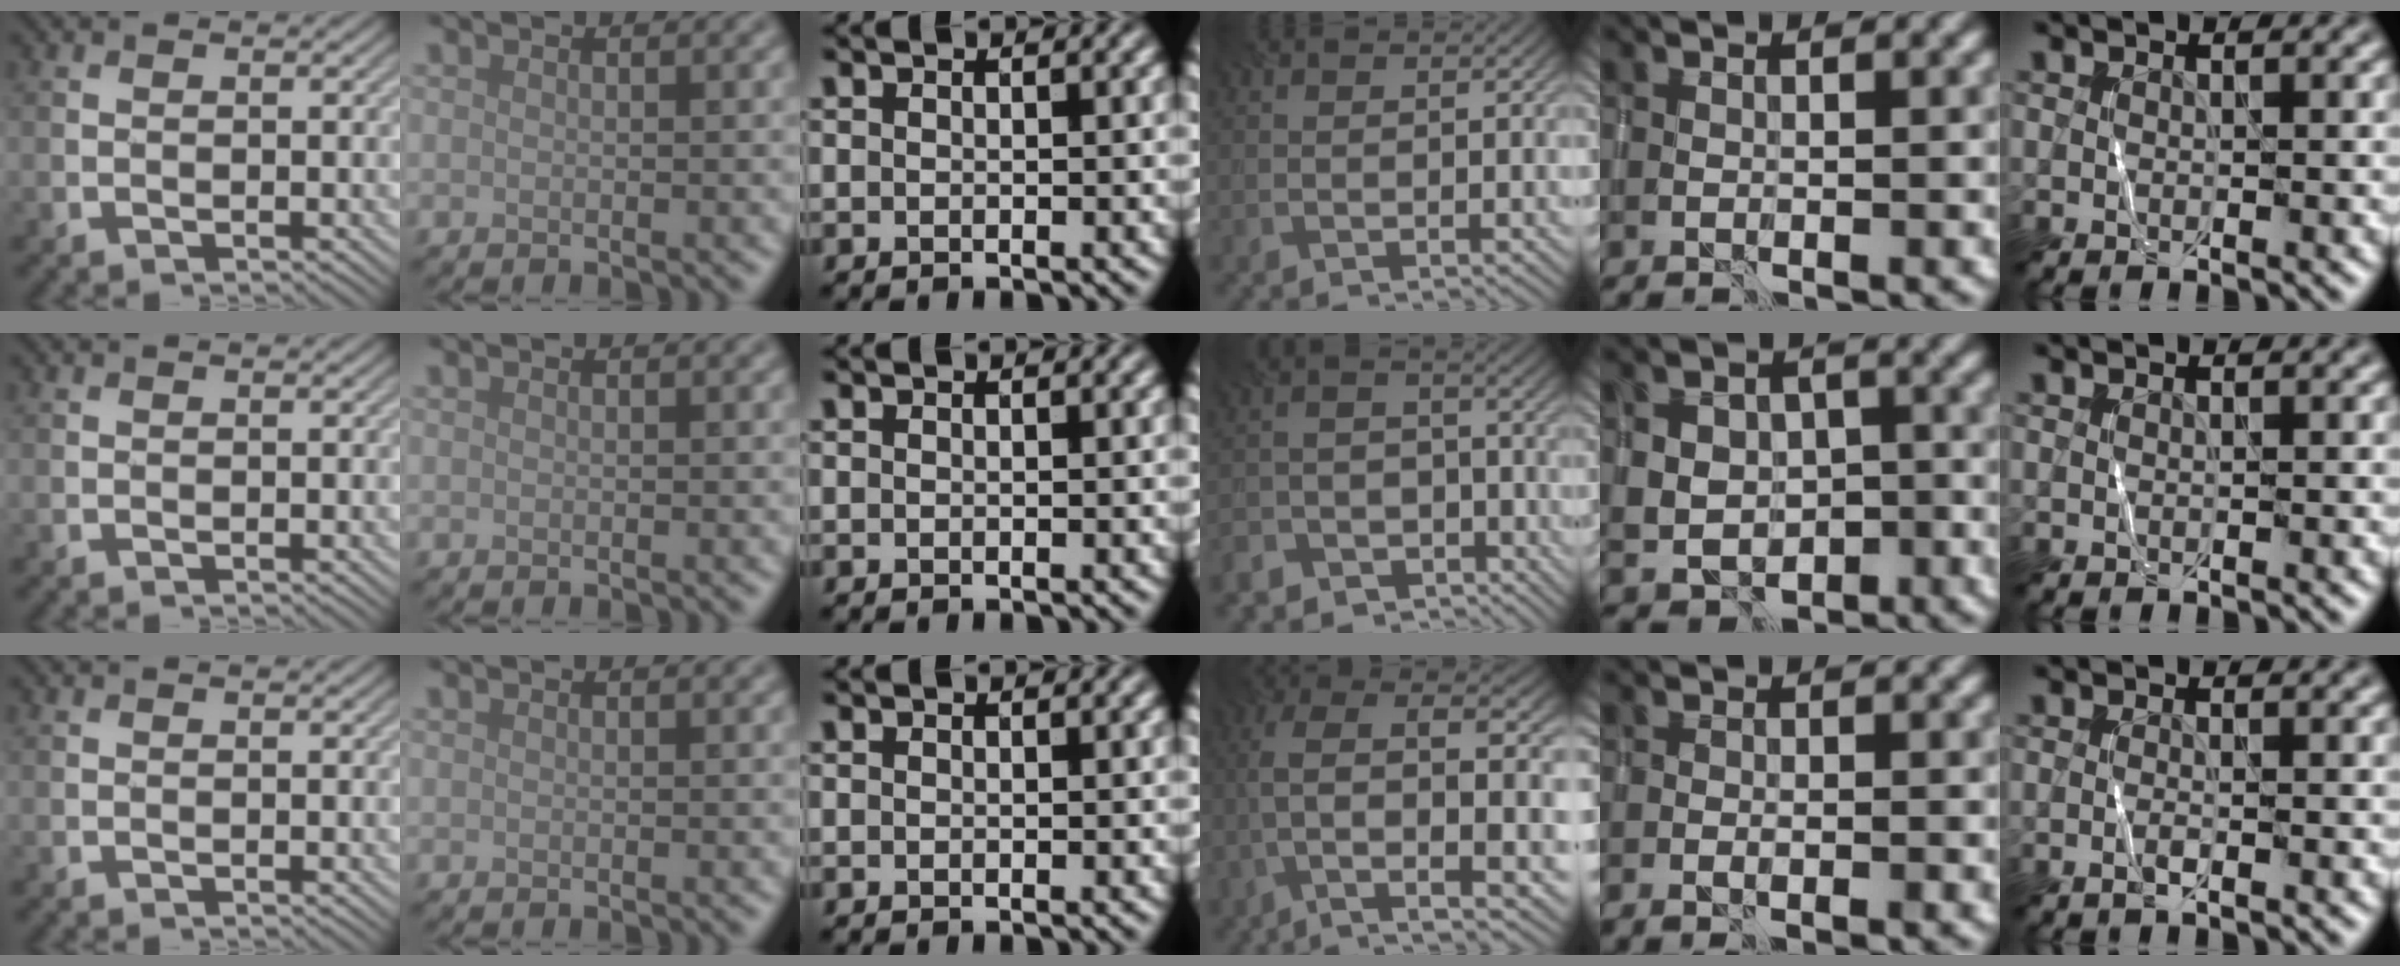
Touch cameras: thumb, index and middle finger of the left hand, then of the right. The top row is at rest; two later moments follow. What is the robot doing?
{"motion": "wrap", "object": "sponge"}